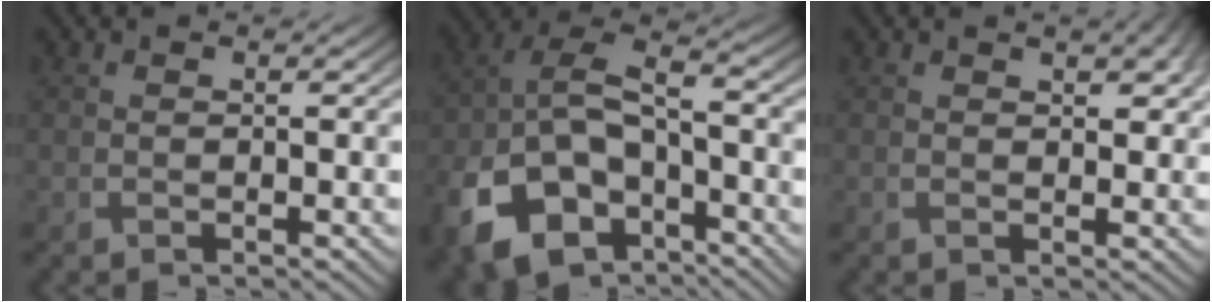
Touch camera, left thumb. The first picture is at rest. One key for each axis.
{"total": 14.2, "fx": -7.5, "fy": 8.3, "fz": 8.8, "tx": -0.204, "ty": -0.035, "tz": -0.143}
{"total": 3.2, "fx": 1.4, "fy": 1.5, "fz": 2.4, "tx": -0.036, "ty": 0.001, "tz": 0.028}